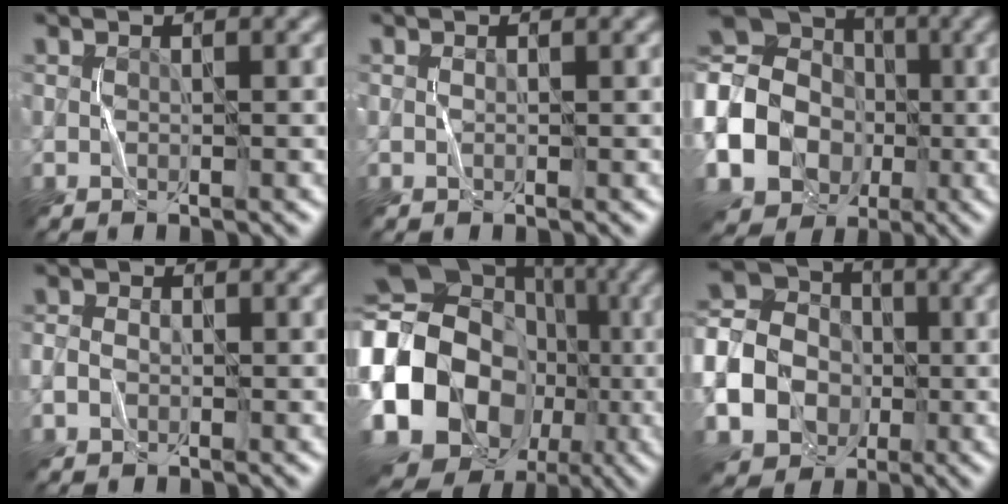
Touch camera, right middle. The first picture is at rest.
{"total": 0.0}
{"total": 24.9, "force": [-5.7, 22.8, 8.1], "torque": [-0.186, -0.020, -0.155]}
{"total": 1.3, "force": [-0.4, 1.1, 0.7], "torque": [-0.016, -0.001, -0.007]}
{"total": 19.9, "force": [-4.7, 16.4, 10.2], "torque": [-0.198, -0.003, -0.097]}
{"total": 20.7, "force": [-4.3, 19.0, 7.1], "torque": [-0.201, -0.020, -0.119]}